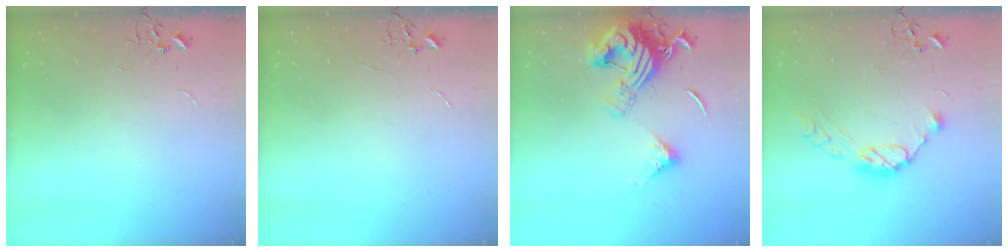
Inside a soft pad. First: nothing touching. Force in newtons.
{"total": 0.0}
{"total": 17.3, "press": 17.1, "slide": 2.1}
{"total": 11.6, "press": 11.5, "slide": 1.0}